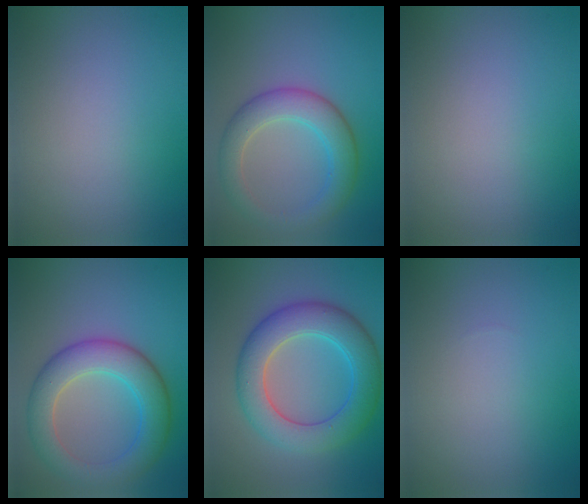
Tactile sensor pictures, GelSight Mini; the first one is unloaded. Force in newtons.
{"total": 4.8, "press": 4.8, "slide": 0.1}
{"total": 0.0}
{"total": 6.6, "press": 6.6, "slide": 0.2}
{"total": 7.4, "press": 7.4, "slide": 0.1}
{"total": 0.0}